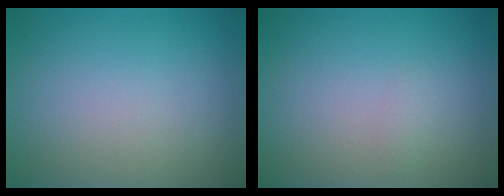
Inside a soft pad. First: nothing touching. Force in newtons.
{"total": 0.6, "press": 0.6, "slide": 0.0}